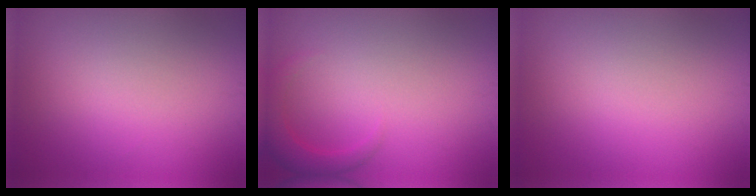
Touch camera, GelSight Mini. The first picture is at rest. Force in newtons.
{"total": 2.5, "press": 2.5, "slide": 0.3}
{"total": 0.0}